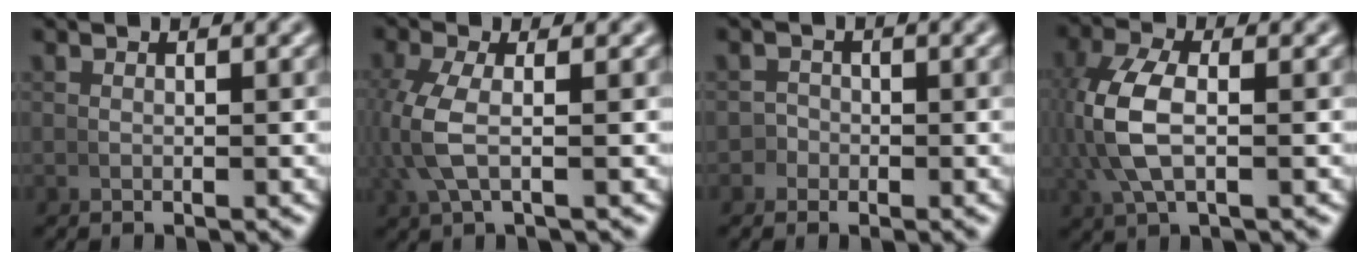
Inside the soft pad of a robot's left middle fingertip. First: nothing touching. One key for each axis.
{"total": 3.3, "fx": 0.4, "fy": 0.9, "fz": 3.1, "tx": -0.084, "ty": -0.001, "tz": 0.015}
{"total": 1.6, "fx": -0.6, "fy": 1.5, "fz": 0.1, "tx": 0.003, "ty": 0.000, "tz": -0.017}
{"total": 5.3, "fx": 0.4, "fy": 2.4, "fz": 4.7, "tx": -0.122, "ty": -0.004, "tz": 0.017}